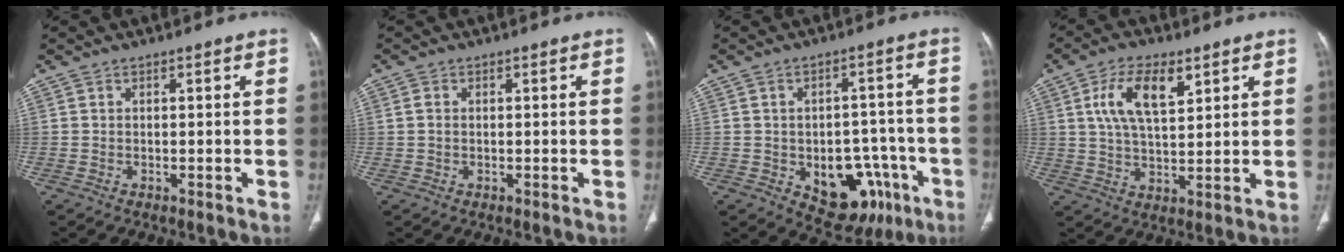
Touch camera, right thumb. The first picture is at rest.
{"total": 1.4, "force": [0.2, 1.0, 0.9], "torque": [-0.021, 0.003, 0.005]}
{"total": 14.2, "force": [-5.6, 9.3, 9.3], "torque": [-0.078, 0.036, -0.062]}
{"total": 10.5, "force": [4.4, 4.9, 8.2], "torque": [-0.144, -0.011, 0.083]}